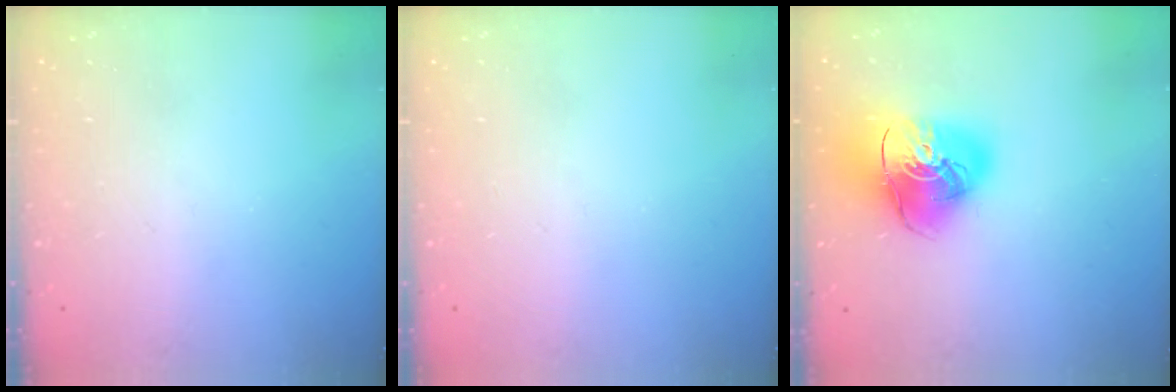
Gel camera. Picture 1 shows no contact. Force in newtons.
{"total": 0.0}
{"total": 16.7, "press": 16.5, "slide": 2.0}